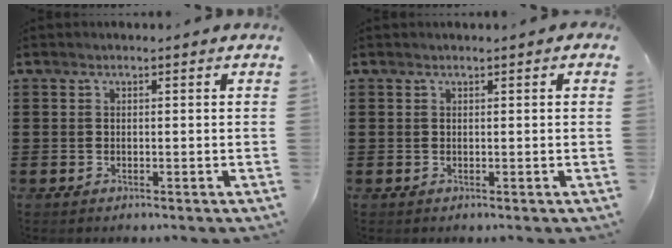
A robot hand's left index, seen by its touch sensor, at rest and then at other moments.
{"total": 0.0}